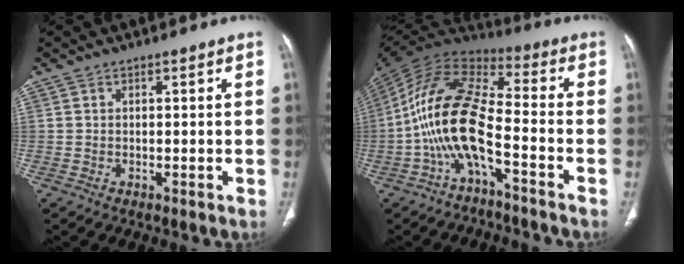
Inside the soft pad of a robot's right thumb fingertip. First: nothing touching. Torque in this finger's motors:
{"motor_torque": [1.65, 3.09, 2.44, -0.32, 0.82]}